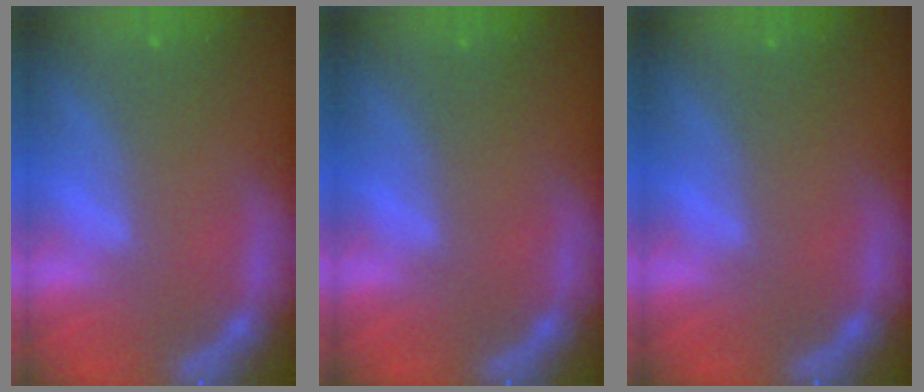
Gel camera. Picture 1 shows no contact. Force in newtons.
{"total": 0.0}
{"total": 0.0}